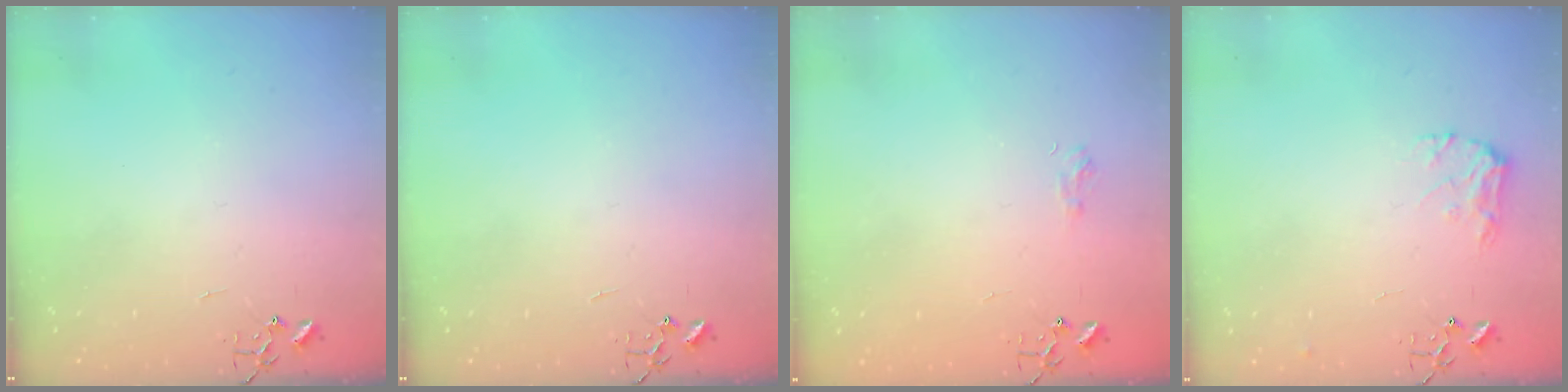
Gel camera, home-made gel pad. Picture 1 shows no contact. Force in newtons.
{"total": 0.0}
{"total": 6.1, "press": 6.1, "slide": 0.8}
{"total": 7.9, "press": 7.9, "slide": 0.1}